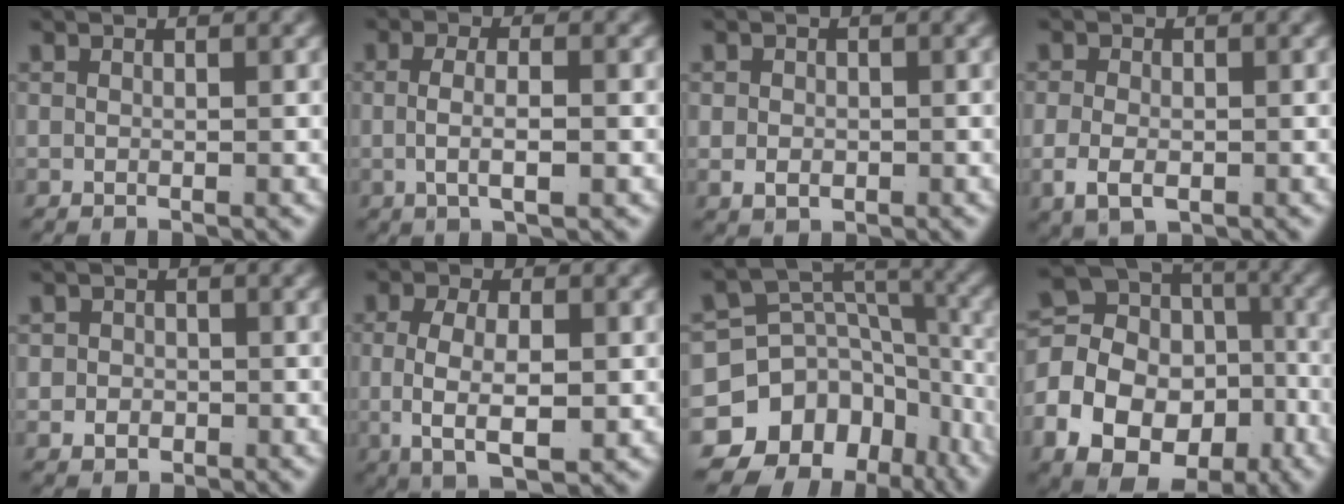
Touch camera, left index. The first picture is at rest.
{"total": 3.0, "force": [-0.5, 0.6, 2.9], "torque": [-0.051, -0.006, -0.002]}
{"total": 1.9, "force": [-0.3, 1.6, 1.0], "torque": [-0.021, -0.013, 0.005]}
{"total": 3.0, "force": [-0.9, 2.0, 2.1], "torque": [-0.046, -0.019, -0.002]}
{"total": 1.9, "force": [-0.6, 1.7, 0.4], "torque": [-0.002, -0.007, -0.010]}
{"total": 6.6, "force": [-0.6, 3.3, 5.7], "torque": [-0.106, -0.014, -0.003]}
{"total": 19.0, "force": [-7.4, 15.2, 8.7], "torque": [-0.152, -0.066, -0.105]}
{"total": 17.8, "force": [-2.6, 15.1, 8.9], "torque": [-0.196, -0.054, -0.041]}